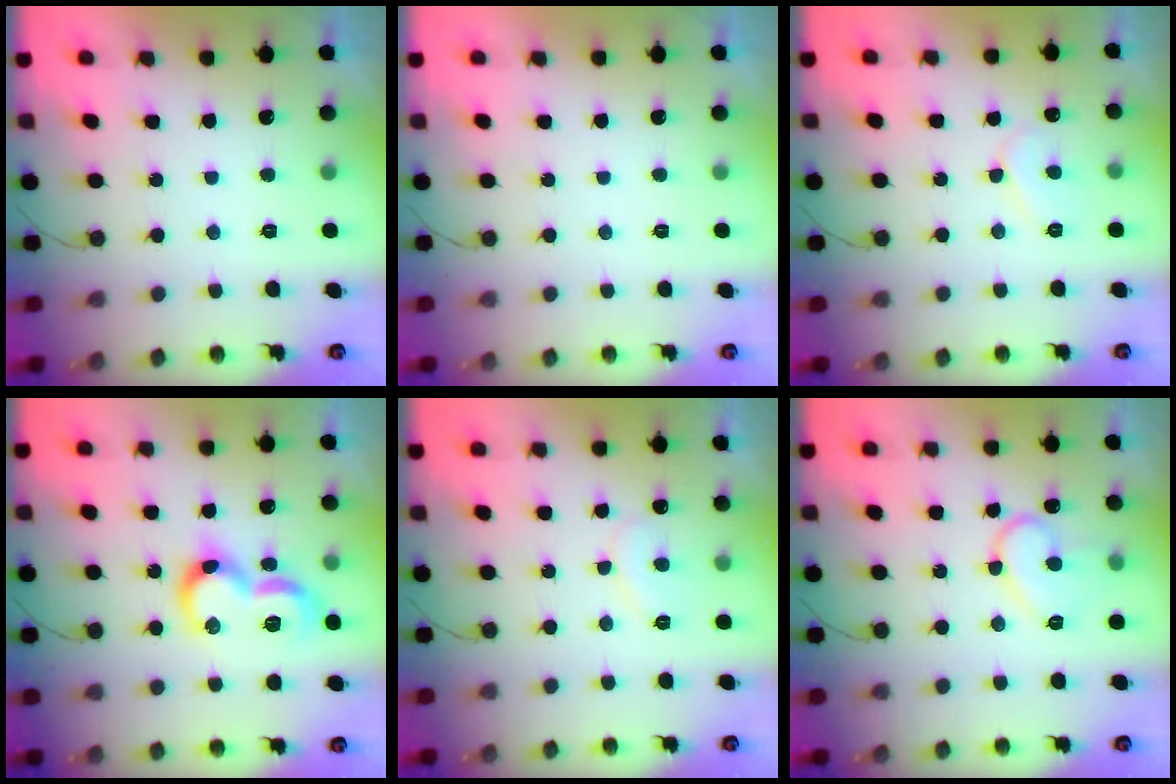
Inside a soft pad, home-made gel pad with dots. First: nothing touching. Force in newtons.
{"total": 0.0}
{"total": 6.6, "press": 6.6, "slide": 0.5}
{"total": 13.8, "press": 13.7, "slide": 1.2}
{"total": 7.1, "press": 7.0, "slide": 0.7}
{"total": 11.4, "press": 11.3, "slide": 0.9}